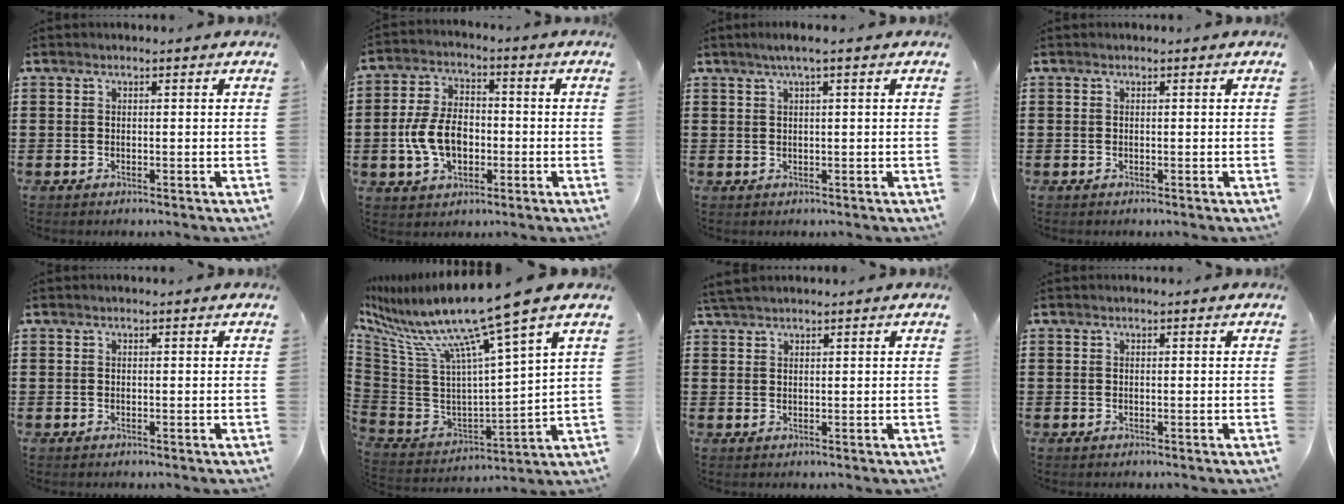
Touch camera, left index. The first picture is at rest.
{"total": 8.4, "force": [-1.8, 5.3, 6.3], "torque": [-0.147, 0.005, -0.038]}
{"total": 1.9, "force": [0.7, -0.1, 1.8], "torque": [-0.034, -0.002, 0.012]}
{"total": 0.0}
{"total": 0.0}
{"total": 13.3, "force": [9.5, -0.2, 9.3], "torque": [-0.208, -0.068, 0.148]}
{"total": 1.7, "force": [1.5, 0.2, 0.8], "torque": [-0.018, 0.000, 0.029]}
{"total": 0.0}